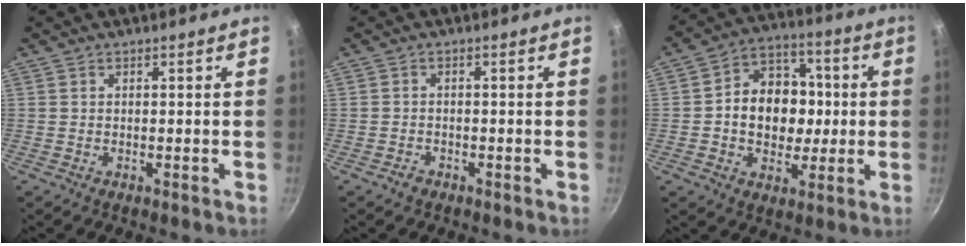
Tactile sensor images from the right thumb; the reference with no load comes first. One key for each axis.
{"total": 1.3, "fx": -1.0, "fy": 0.8, "fz": 0.3, "tx": -0.007, "ty": 0.004, "tz": -0.019}
{"total": 14.6, "fx": -0.1, "fy": 11.0, "fz": 9.5, "tx": -0.100, "ty": 0.028, "tz": -0.004}